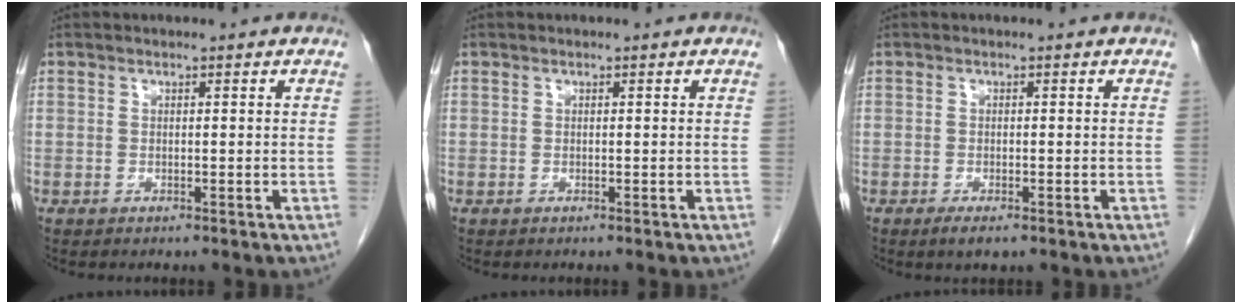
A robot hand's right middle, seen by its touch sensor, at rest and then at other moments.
{"total": 0.0}
{"total": 1.9, "force": [-1.2, 0.6, 1.4], "torque": [-0.028, -0.005, -0.017]}